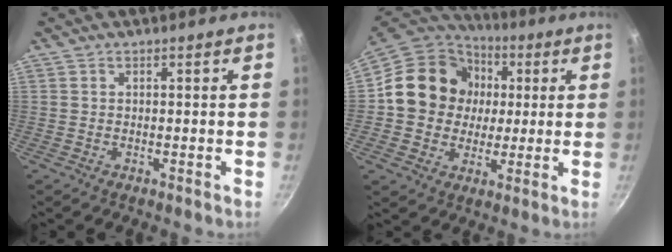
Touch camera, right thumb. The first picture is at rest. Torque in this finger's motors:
{"motor_torque": [1.93, 2.08, 0.60, -0.25, 0.07]}